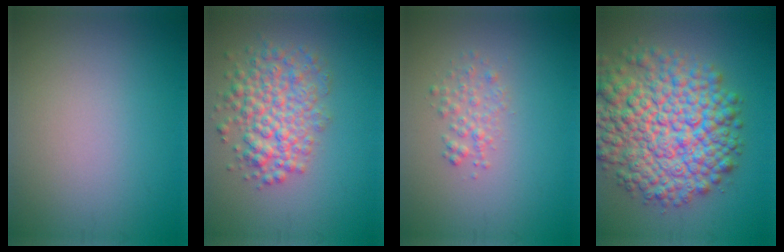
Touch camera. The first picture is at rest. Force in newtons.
{"total": 5.2, "press": 5.2, "slide": 0.2}
{"total": 1.6, "press": 1.6, "slide": 0.1}
{"total": 12.0, "press": 12.0, "slide": 0.3}